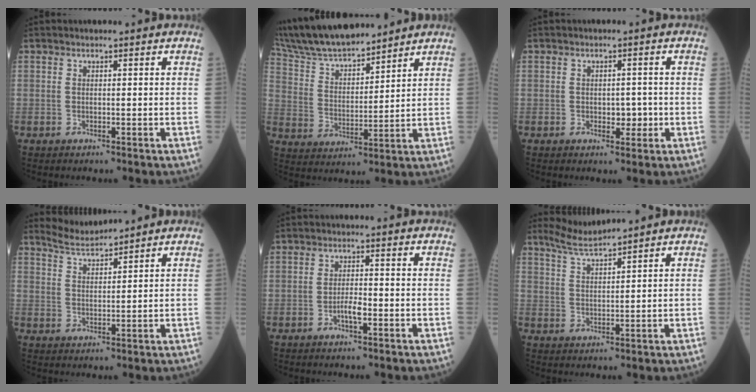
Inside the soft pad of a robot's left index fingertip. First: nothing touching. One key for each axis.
{"total": 13.9, "fx": 12.6, "fy": 2.4, "fz": 5.3, "tx": -0.105, "ty": 0.018, "tz": 0.237}
{"total": 2.3, "fx": -0.5, "fy": 1.5, "fz": 1.8, "tx": -0.018, "ty": -0.002, "tz": -0.006}
{"total": 3.9, "fx": 3.9, "fy": -0.6, "fz": -0.3, "tx": -0.001, "ty": -0.001, "tz": 0.078}
{"total": 2.4, "fx": -1.3, "fy": 0.3, "fz": 1.9, "tx": -0.033, "ty": -0.001, "tz": -0.025}
{"total": 3.8, "fx": 3.7, "fy": -1.1, "fz": 0.3, "tx": -0.013, "ty": -0.008, "tz": 0.077}